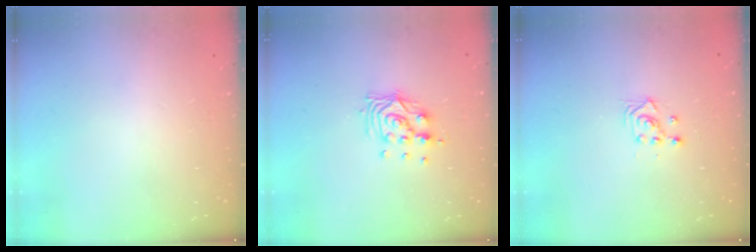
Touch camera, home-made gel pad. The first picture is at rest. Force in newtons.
{"total": 10.7, "press": 10.7, "slide": 0.7}
{"total": 2.3, "press": 2.3, "slide": 0.3}